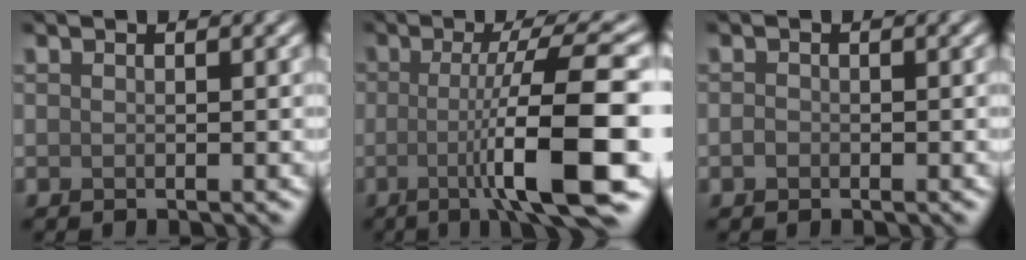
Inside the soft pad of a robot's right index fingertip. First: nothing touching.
{"total": 9.9, "force": [-2.2, 1.5, 9.5], "torque": [-0.135, 0.002, -0.042]}
{"total": 0.7, "force": [-0.3, 0.6, 0.3], "torque": [-0.006, -0.001, -0.008]}